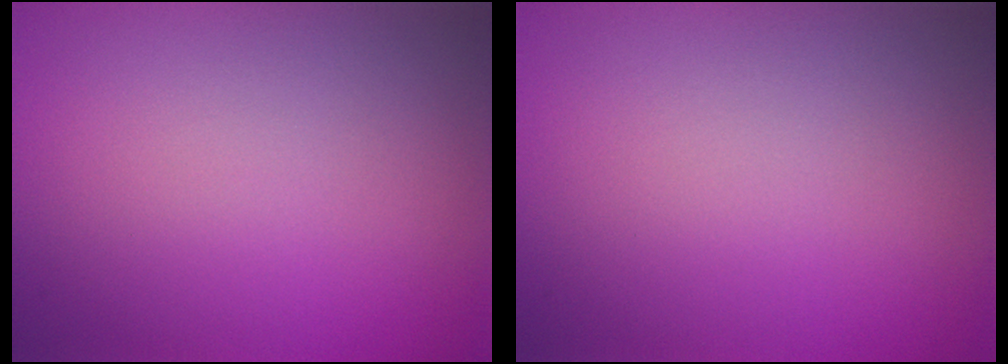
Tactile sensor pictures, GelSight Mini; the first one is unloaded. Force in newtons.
{"total": 0.0}